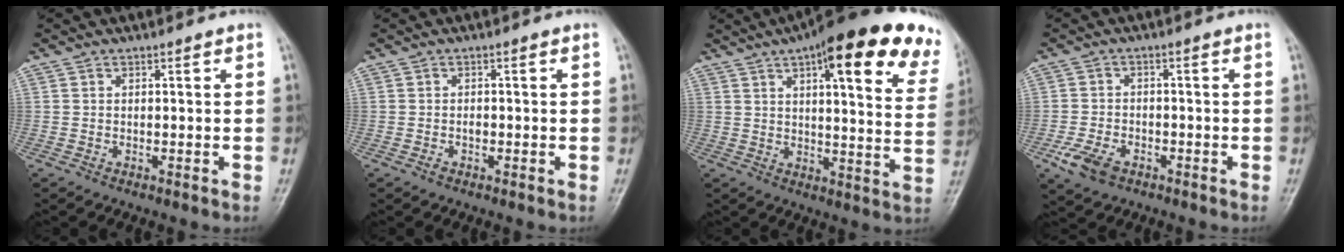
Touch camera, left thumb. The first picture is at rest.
{"total": 1.2, "force": [-0.6, 0.8, 0.7], "torque": [-0.012, 0.008, -0.011]}
{"total": 25.3, "force": [14.5, 7.2, 19.5], "torque": [-0.228, -0.021, 0.172]}
{"total": 5.9, "force": [-3.2, 3.8, 3.2], "torque": [-0.065, 0.008, -0.058]}